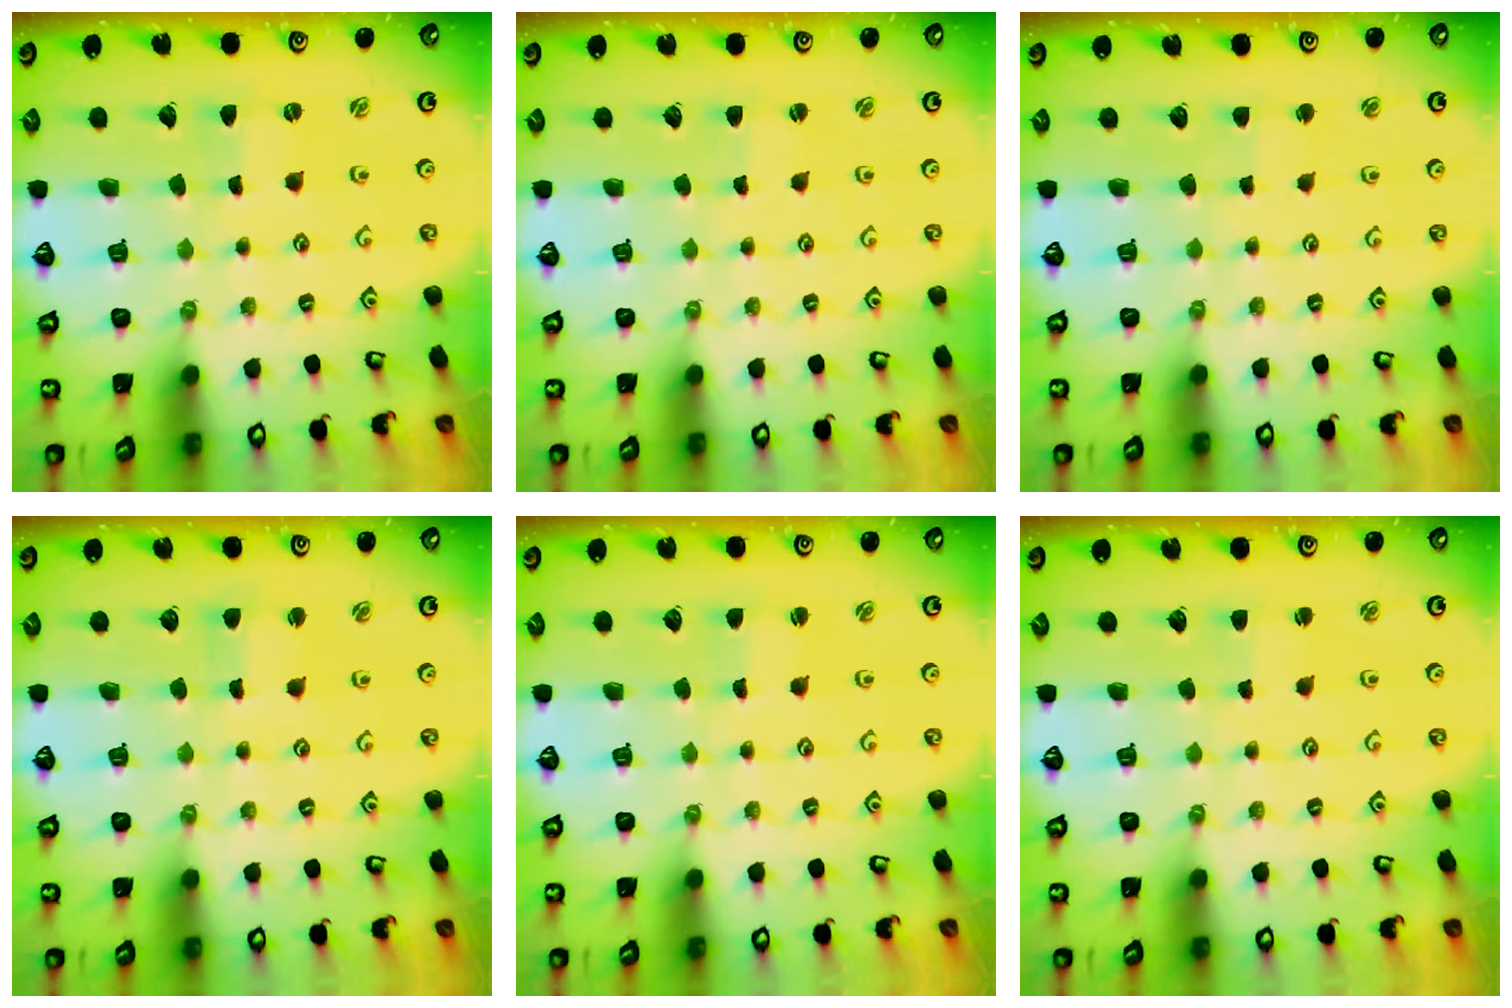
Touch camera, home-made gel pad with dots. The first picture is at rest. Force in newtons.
{"total": 1.0, "press": 1.0, "slide": 0.2}
{"total": 2.2, "press": 2.2, "slide": 0.3}
{"total": 1.9, "press": 1.9, "slide": 0.2}
{"total": 1.3, "press": 1.3, "slide": 0.0}
{"total": 1.7, "press": 1.6, "slide": 0.2}